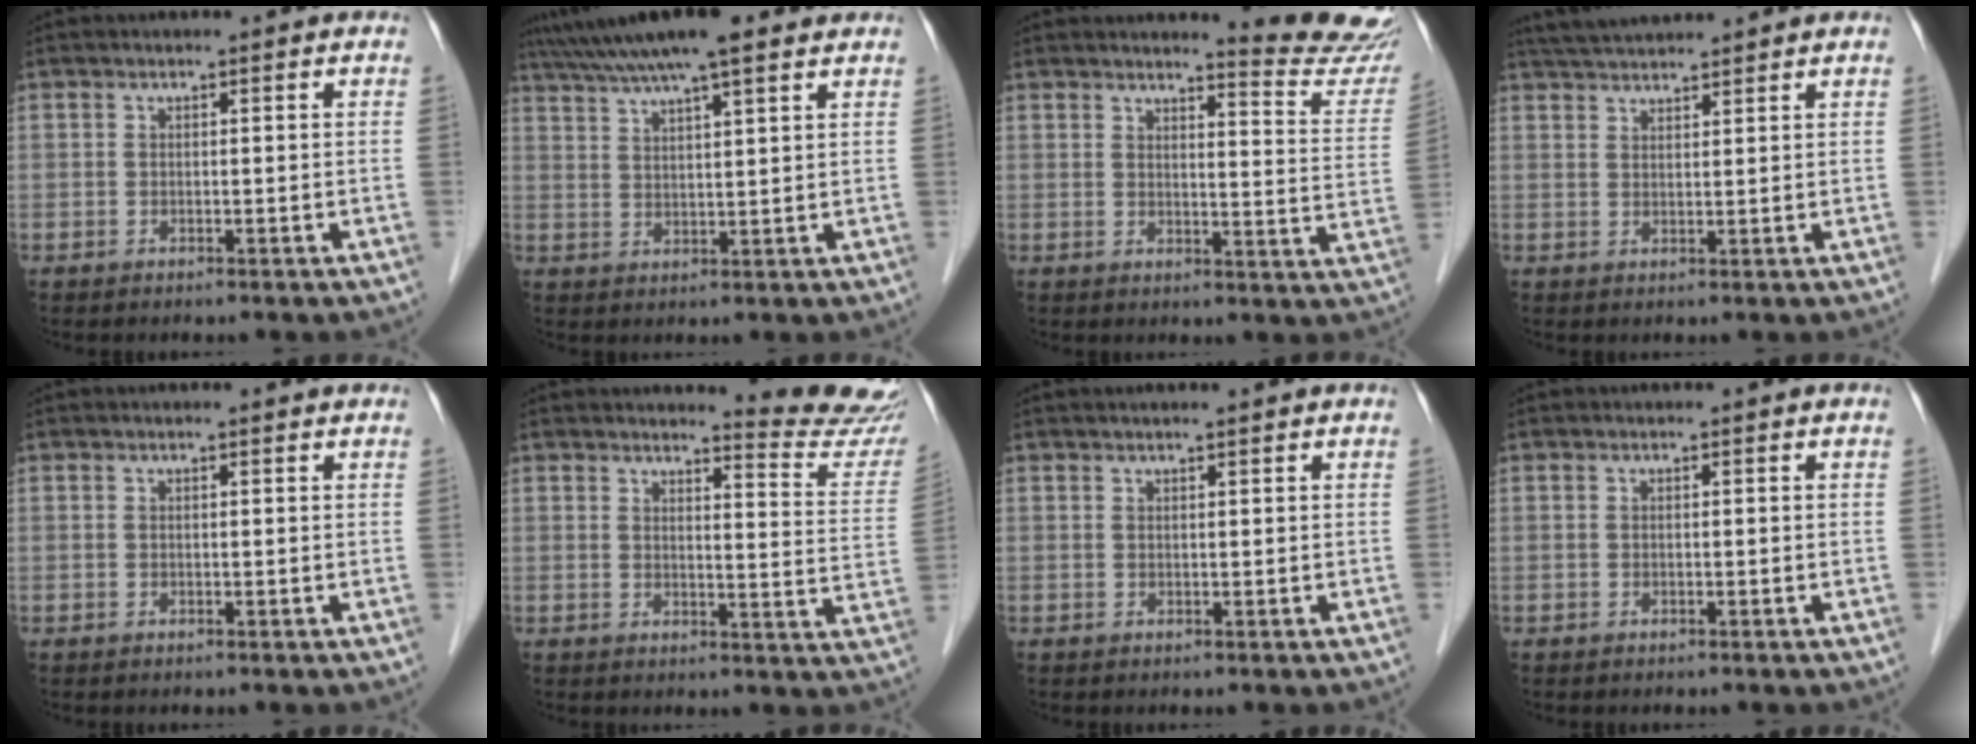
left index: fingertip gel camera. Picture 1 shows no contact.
{"total": 12.5, "force": [10.2, 1.3, 7.2], "torque": [-0.123, 0.038, 0.154]}
{"total": 11.7, "force": [11.5, -0.3, 1.8], "torque": [-0.009, -0.094, 0.114]}
{"total": 6.4, "force": [6.0, 0.3, 2.2], "torque": [-0.042, 0.036, 0.105]}
{"total": 1.2, "force": [1.1, 0.1, 0.4], "torque": [-0.013, 0.009, 0.012]}
{"total": 11.2, "force": [11.1, -0.2, 1.0], "torque": [-0.001, -0.095, 0.107]}
{"total": 2.1, "force": [1.7, 0.0, 1.2], "torque": [-0.014, 0.016, 0.026]}
{"total": 0.0}